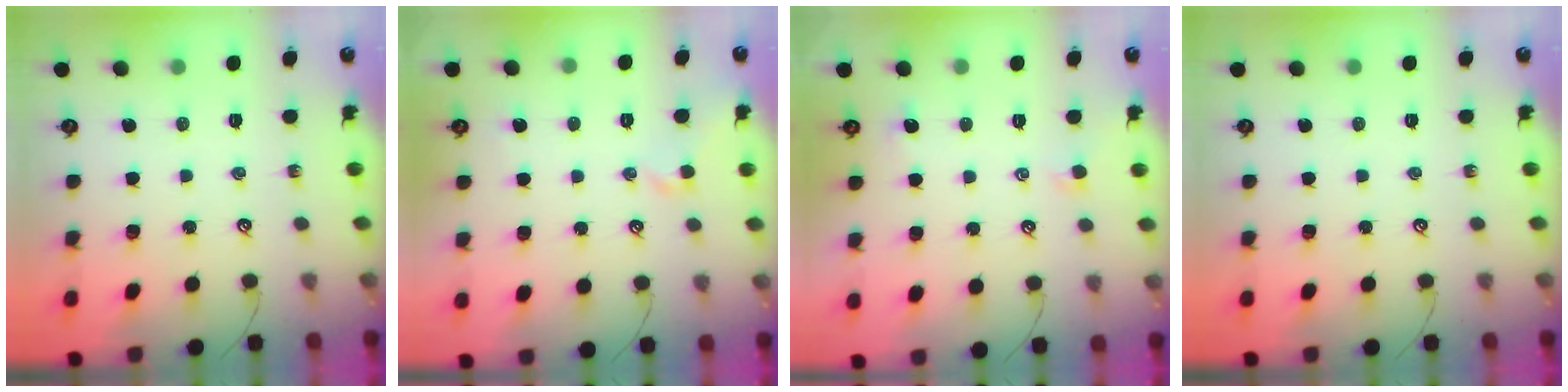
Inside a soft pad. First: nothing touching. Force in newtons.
{"total": 0.9, "press": 0.8, "slide": 0.5}
{"total": 0.0}
{"total": 0.0}